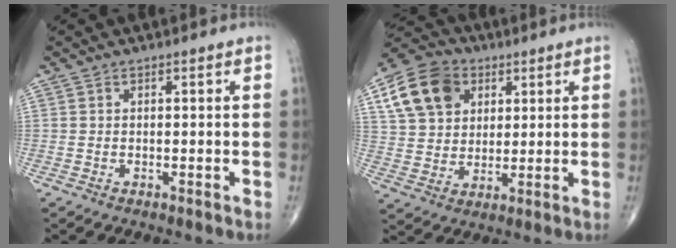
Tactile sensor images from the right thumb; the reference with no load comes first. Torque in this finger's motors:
{"motor_torque": [-0.53, 1.80, 1.25, 0.78, 0.15]}